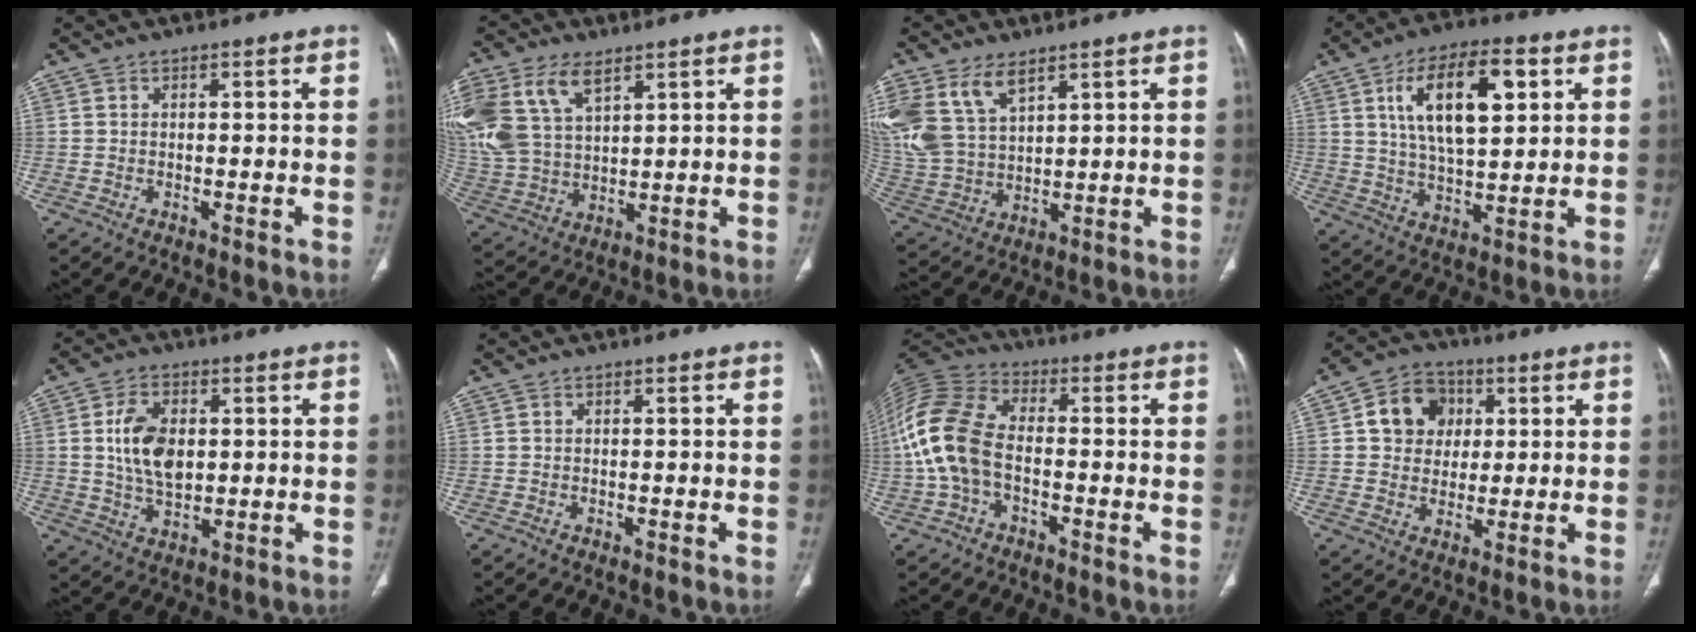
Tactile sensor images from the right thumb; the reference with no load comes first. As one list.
[{"total": 18.4, "force": [8.7, 11.0, 11.9], "torque": [-0.277, -0.004, 0.177]}, {"total": 14.7, "force": [7.7, 8.5, 9.2], "torque": [-0.198, -0.017, 0.170]}, {"total": 16.0, "force": [5.3, 7.1, 13.4], "torque": [-0.212, -0.006, 0.094]}, {"total": 9.7, "force": [1.3, 6.0, 7.5], "torque": [-0.131, -0.006, 0.030]}, {"total": 0.0}, {"total": 14.7, "force": [-2.2, 9.3, 11.1], "torque": [-0.249, 0.034, -0.048]}, {"total": 10.1, "force": [2.5, 8.6, 4.6], "torque": [-0.039, 0.001, 0.034]}]